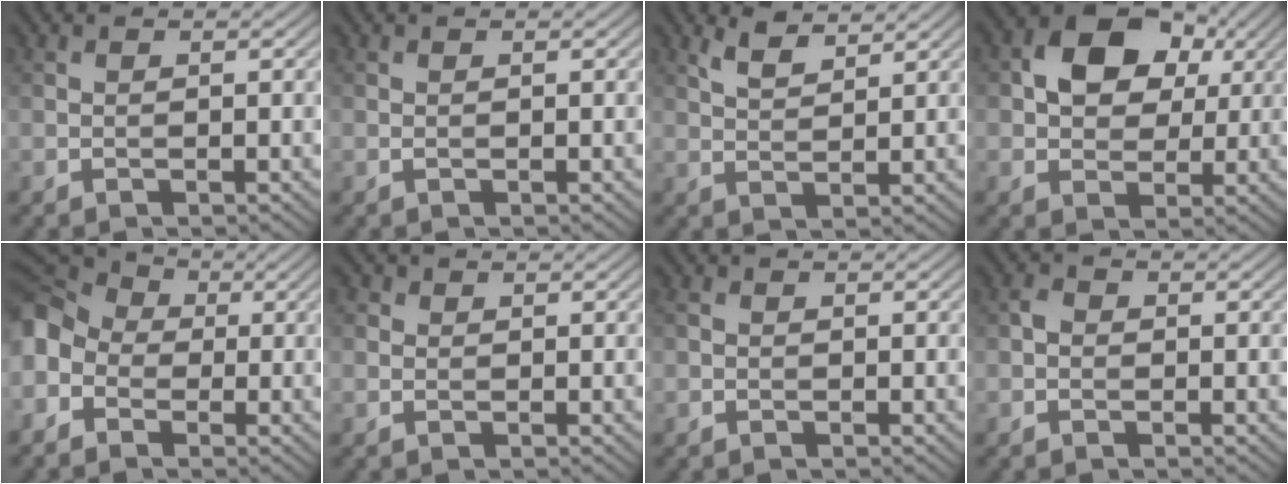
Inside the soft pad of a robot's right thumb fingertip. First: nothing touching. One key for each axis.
{"total": 0.0}
{"total": 3.3, "fx": 2.5, "fy": 1.0, "fz": 1.9, "tx": -0.044, "ty": 0.000, "tz": 0.055}
{"total": 9.5, "fx": 2.7, "fy": 6.9, "fz": 5.9, "tx": -0.110, "ty": 0.011, "tz": 0.037}
{"total": 9.7, "fx": -2.1, "fy": 7.6, "fz": 5.8, "tx": -0.173, "ty": -0.007, "tz": -0.059}
{"total": 1.2, "fx": 0.2, "fy": 1.1, "fz": 0.4, "tx": -0.006, "ty": -0.002, "tz": -0.001}
{"total": 1.0, "fx": -0.2, "fy": 0.9, "fz": 0.4, "tx": -0.010, "ty": 0.000, "tz": -0.007}
{"total": 1.4, "fx": -0.4, "fy": 1.2, "fz": 0.6, "tx": -0.012, "ty": 0.001, "tz": -0.013}